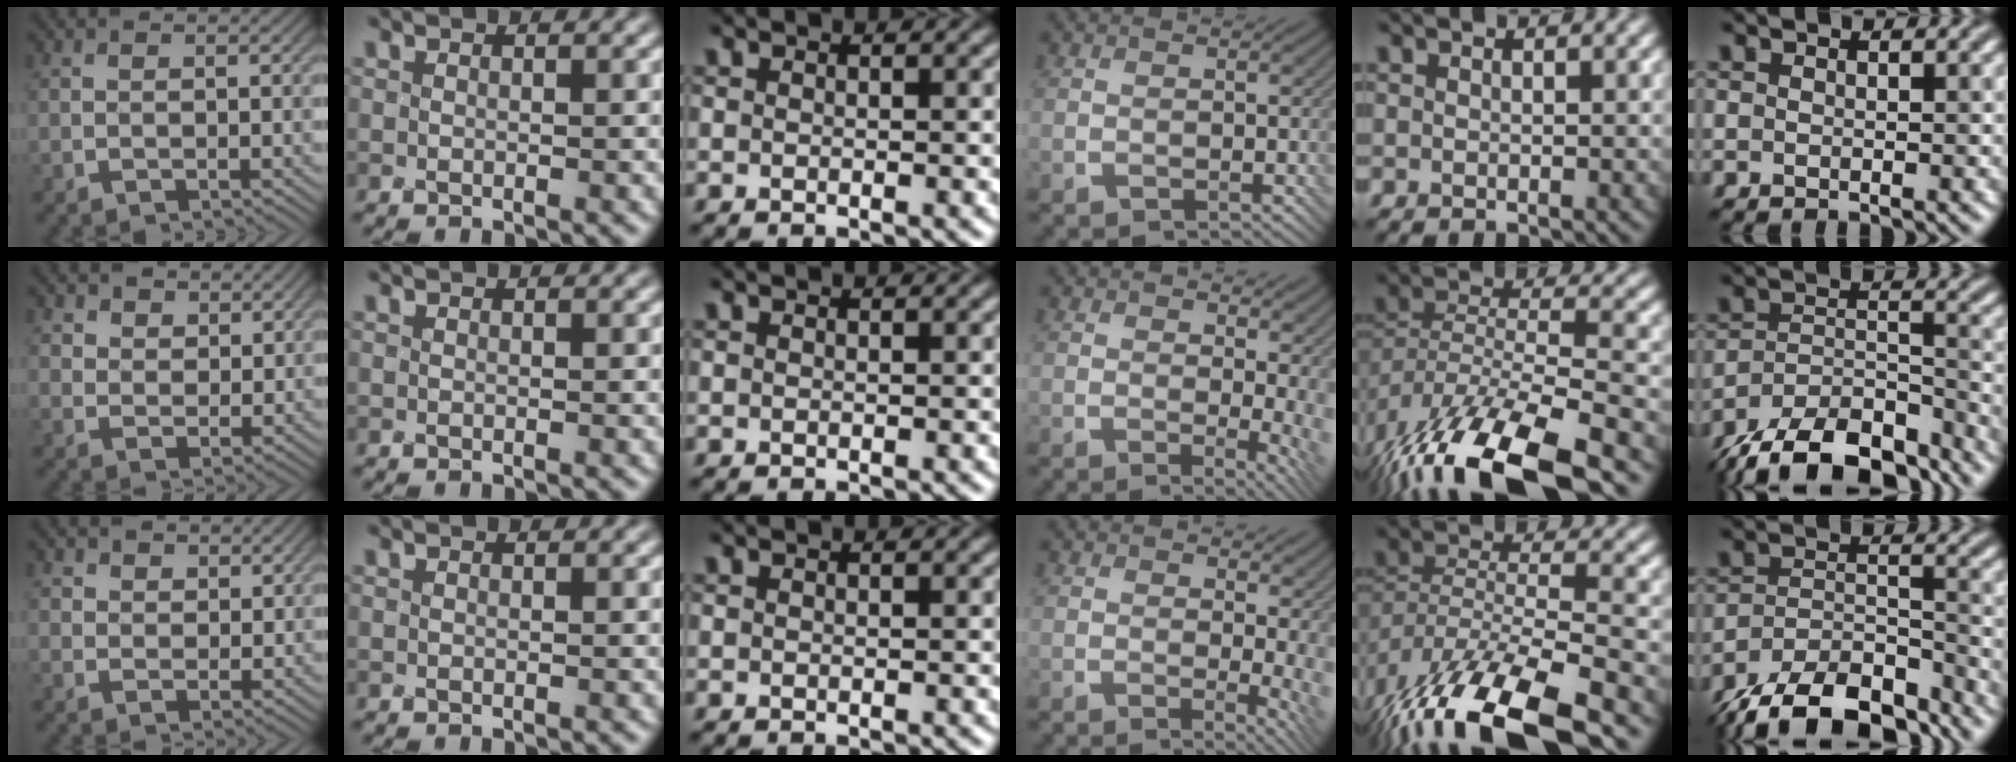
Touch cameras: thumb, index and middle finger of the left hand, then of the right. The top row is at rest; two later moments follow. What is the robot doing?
{"motion": "screw", "object": "bottle cap"}